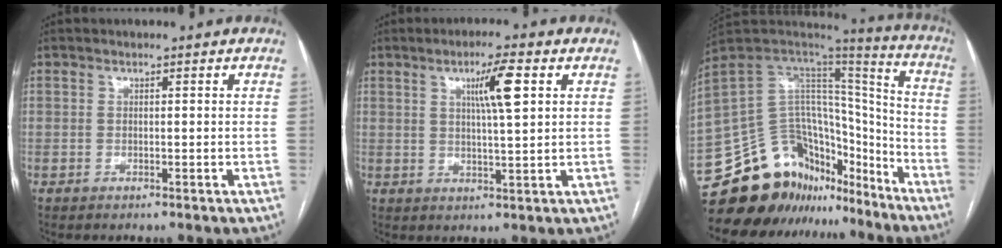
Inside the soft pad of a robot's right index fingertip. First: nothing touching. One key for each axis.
{"total": 6.6, "fx": 2.4, "fy": 0.3, "fz": 6.2, "tx": -0.104, "ty": 0.003, "tz": 0.041}
{"total": 22.0, "fx": -17.3, "fy": 11.7, "fz": 7.0, "tx": -0.138, "ty": 0.076, "tz": -0.275}